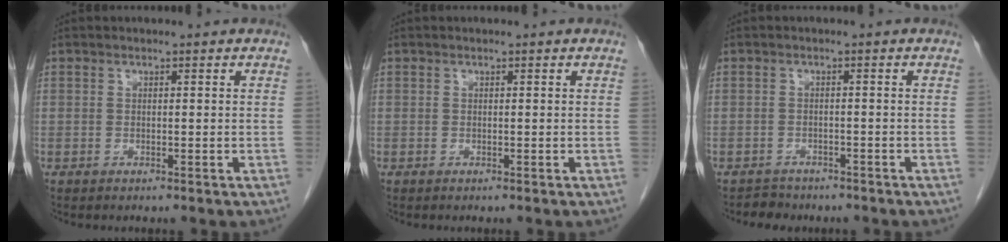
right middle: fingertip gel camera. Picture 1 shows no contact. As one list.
[{"total": 0.0}, {"total": 2.8, "force": [-2.4, 1.4, -0.1], "torque": [-0.010, 0.001, -0.036]}]